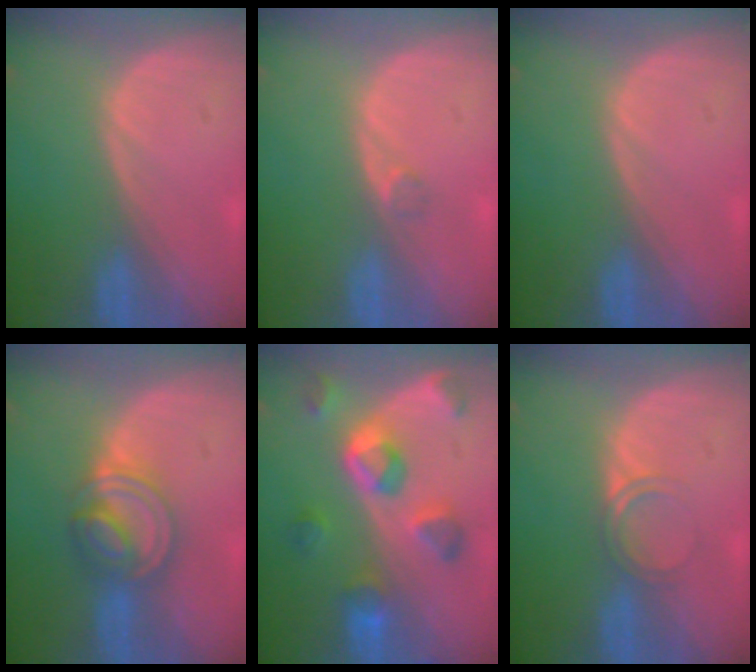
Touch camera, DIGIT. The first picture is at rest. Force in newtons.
{"total": 1.2, "press": 1.0, "slide": 0.7}
{"total": 0.0}
{"total": 6.8, "press": 6.2, "slide": 2.6}
{"total": 8.4, "press": 8.1, "slide": 2.3}
{"total": 2.4, "press": 2.4, "slide": 0.2}